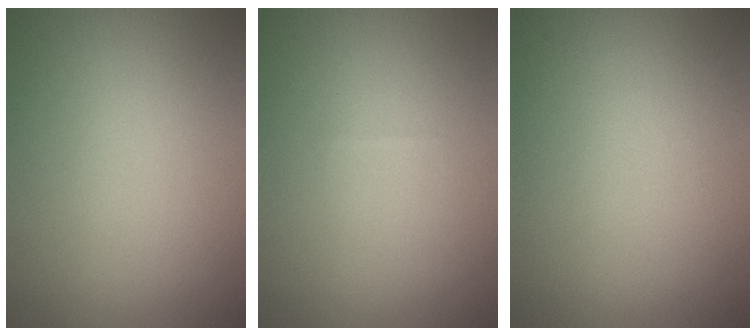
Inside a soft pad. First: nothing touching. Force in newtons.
{"total": 0.0}
{"total": 0.0}